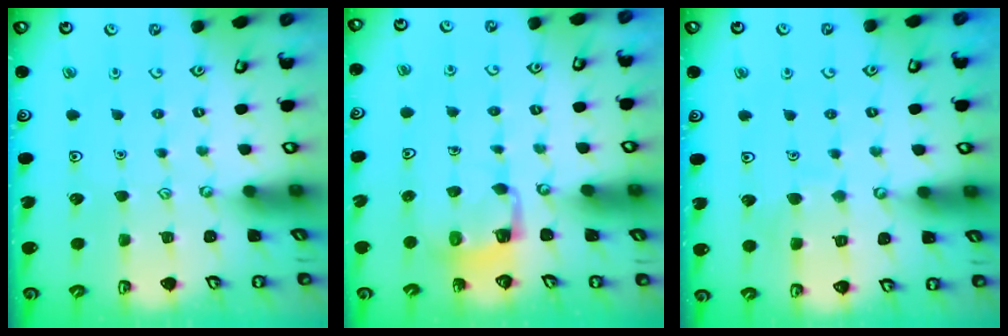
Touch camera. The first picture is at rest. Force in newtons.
{"total": 3.5, "press": 3.5, "slide": 0.2}
{"total": 6.3, "press": 6.3, "slide": 0.5}